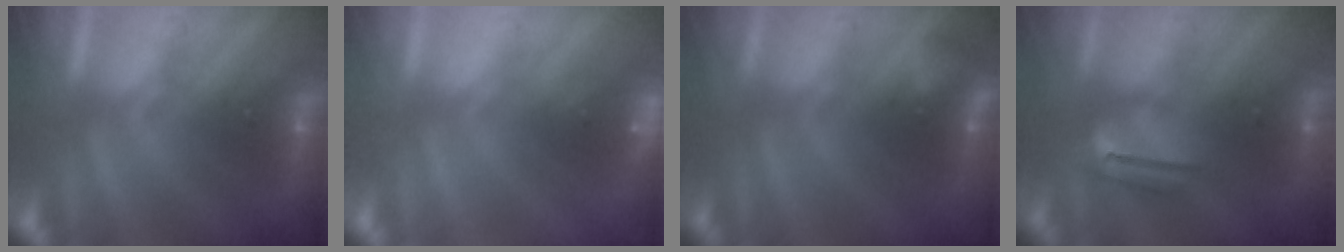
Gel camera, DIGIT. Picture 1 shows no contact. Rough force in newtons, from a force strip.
{"total": 2.9}
{"total": 2.2}
{"total": 4.4}